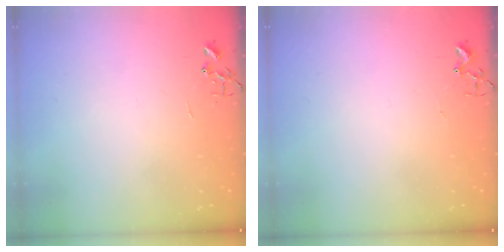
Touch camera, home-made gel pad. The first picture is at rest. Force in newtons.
{"total": 1.8, "press": 1.8, "slide": 0.2}